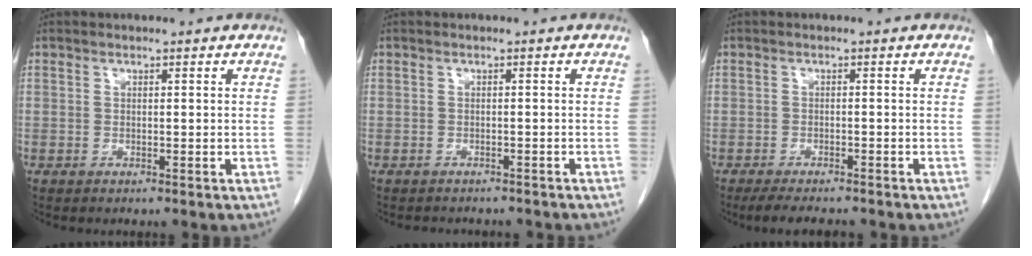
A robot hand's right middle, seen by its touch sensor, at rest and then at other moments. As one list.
[{"total": 6.6, "force": [-5.9, 1.9, 2.3], "torque": [-0.030, -0.002, -0.064]}, {"total": 6.0, "force": [-5.1, 1.2, 2.9], "torque": [-0.046, -0.012, -0.077]}]